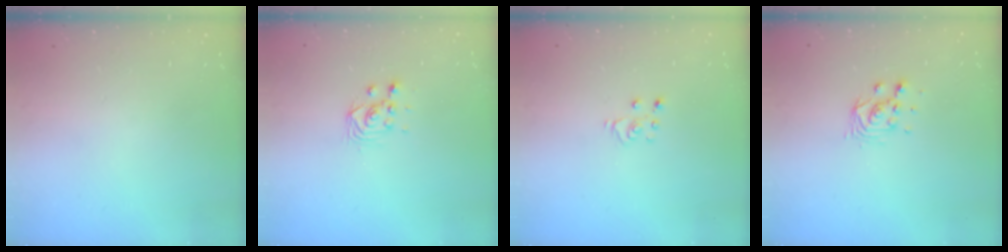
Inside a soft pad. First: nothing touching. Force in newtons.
{"total": 3.0, "press": 3.0, "slide": 0.1}
{"total": 3.6, "press": 3.6, "slide": 0.2}
{"total": 5.0, "press": 5.0, "slide": 0.1}